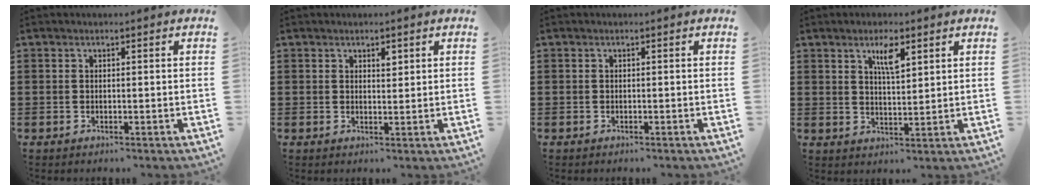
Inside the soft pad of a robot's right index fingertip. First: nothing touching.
{"total": 1.5, "force": [1.0, 0.7, 0.8], "torque": [-0.001, -0.003, 0.014]}
{"total": 0.0}
{"total": 4.6, "force": [2.6, 1.2, 3.6], "torque": [-0.063, 0.000, 0.041]}